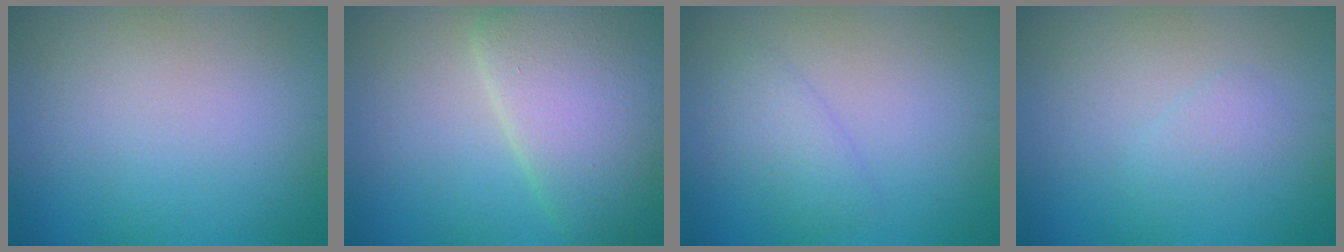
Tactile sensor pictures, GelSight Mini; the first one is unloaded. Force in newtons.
{"total": 8.9, "press": 8.9, "slide": 0.2}
{"total": 2.0, "press": 2.0, "slide": 0.2}
{"total": 1.1, "press": 1.1, "slide": 0.1}